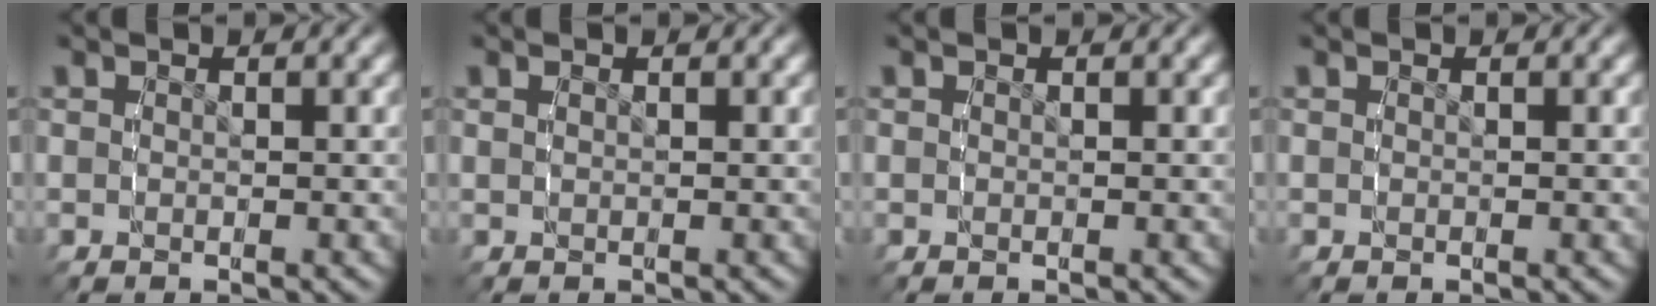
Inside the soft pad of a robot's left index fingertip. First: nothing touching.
{"total": 0.5, "force": [0.2, 0.0, 0.5], "torque": [-0.009, -0.003, 0.007]}
{"total": 0.0}
{"total": 0.0}